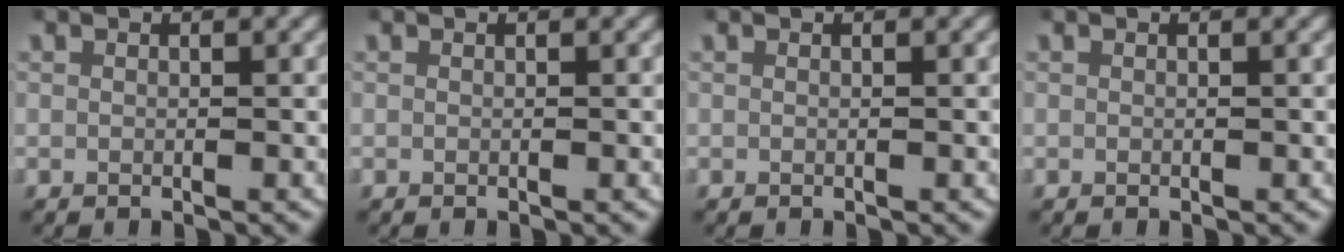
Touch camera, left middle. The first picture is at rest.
{"total": 0.0}
{"total": 0.0}
{"total": 0.0}